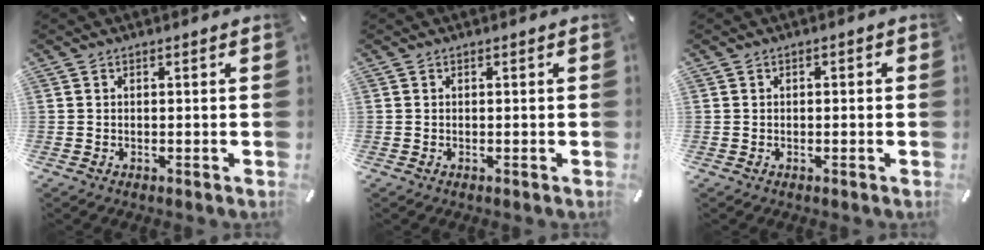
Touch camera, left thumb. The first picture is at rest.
{"total": 0.0}
{"total": 0.8, "force": [-0.4, 0.7, 0.1], "torque": [-0.001, 0.004, -0.010]}